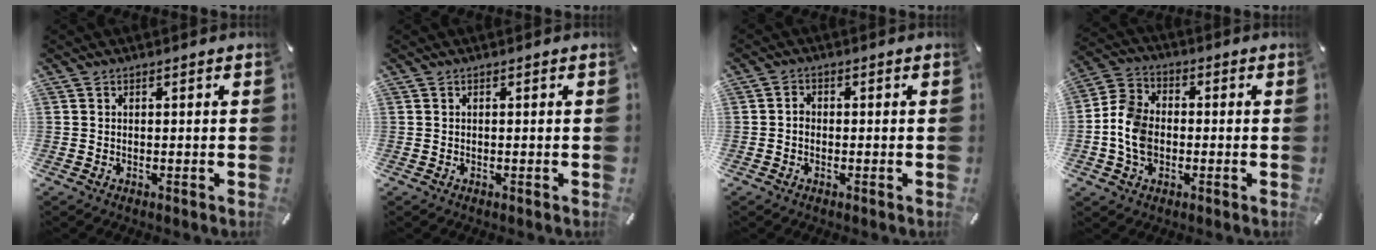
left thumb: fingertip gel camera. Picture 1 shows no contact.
{"total": 0.0}
{"total": 1.5, "force": [-0.5, 1.2, 0.8], "torque": [-0.017, 0.004, -0.009]}
{"total": 9.4, "force": [-1.8, 7.4, 5.6], "torque": [-0.129, 0.017, -0.029]}